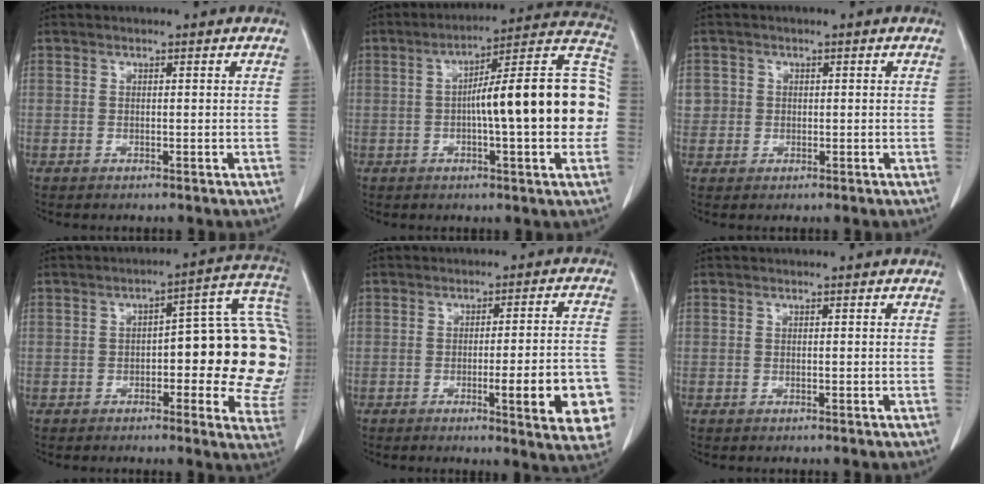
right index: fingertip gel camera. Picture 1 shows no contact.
{"total": 19.9, "force": [-0.8, 2.5, 19.7], "torque": [-0.245, 0.043, -0.012]}
{"total": 2.5, "force": [0.2, 2.5, 0.3], "torque": [0.008, 0.006, 0.005]}
{"total": 20.4, "force": [-0.1, 6.5, 19.3], "torque": [-0.184, 0.042, 0.002]}
{"total": 12.7, "force": [-4.1, 1.4, 12.0], "torque": [-0.106, 0.003, -0.045]}
{"total": 0.0}